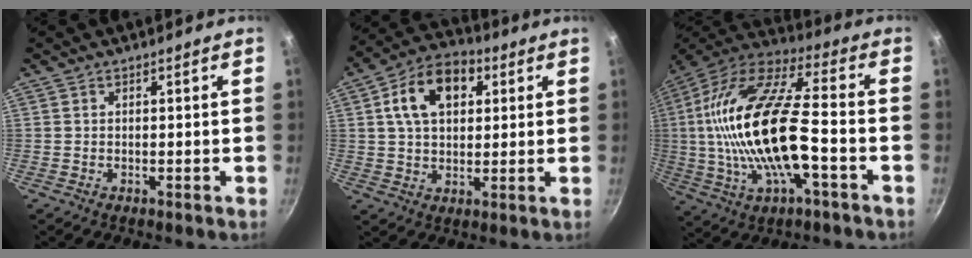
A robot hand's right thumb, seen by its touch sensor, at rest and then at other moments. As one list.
[{"total": 13.4, "force": [4.0, 8.9, 9.2], "torque": [-0.131, 0.014, 0.054]}, {"total": 25.0, "force": [-3.0, 9.8, 22.8], "torque": [-0.449, 0.026, -0.064]}]